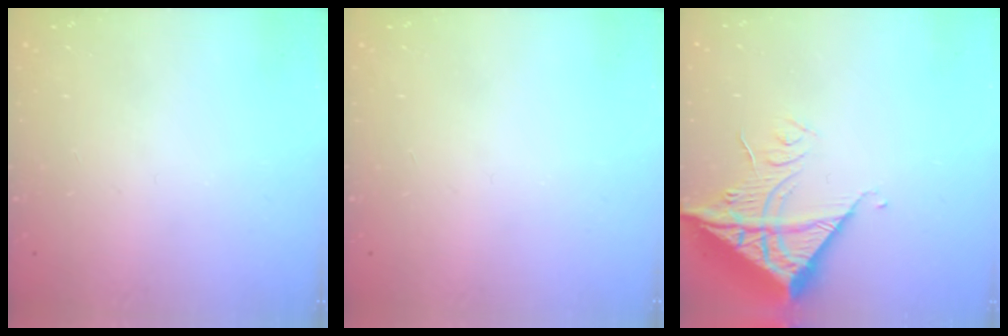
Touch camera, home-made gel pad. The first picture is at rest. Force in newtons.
{"total": 0.0}
{"total": 15.7, "press": 15.6, "slide": 1.8}